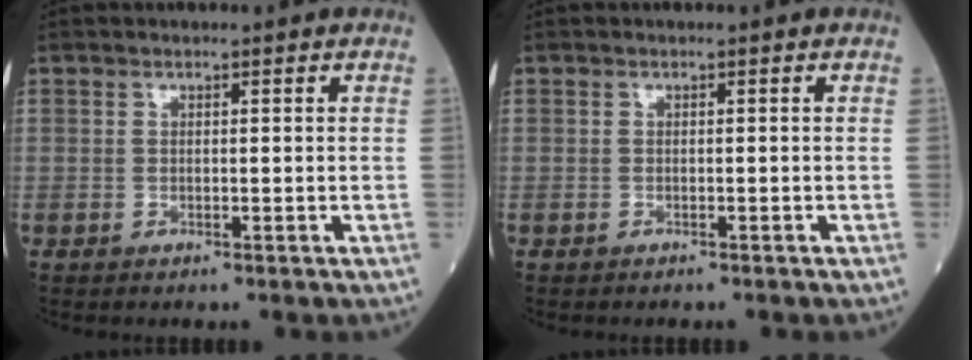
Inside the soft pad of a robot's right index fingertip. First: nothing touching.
{"total": 0.5, "force": [-0.4, 0.1, 0.3], "torque": [-0.006, -0.001, -0.005]}